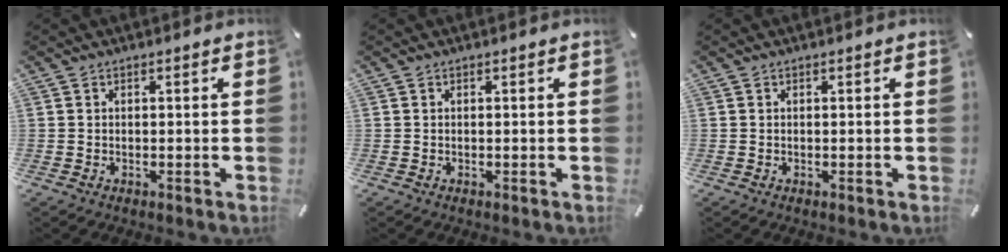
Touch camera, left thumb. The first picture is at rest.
{"total": 0.0}
{"total": 0.0}